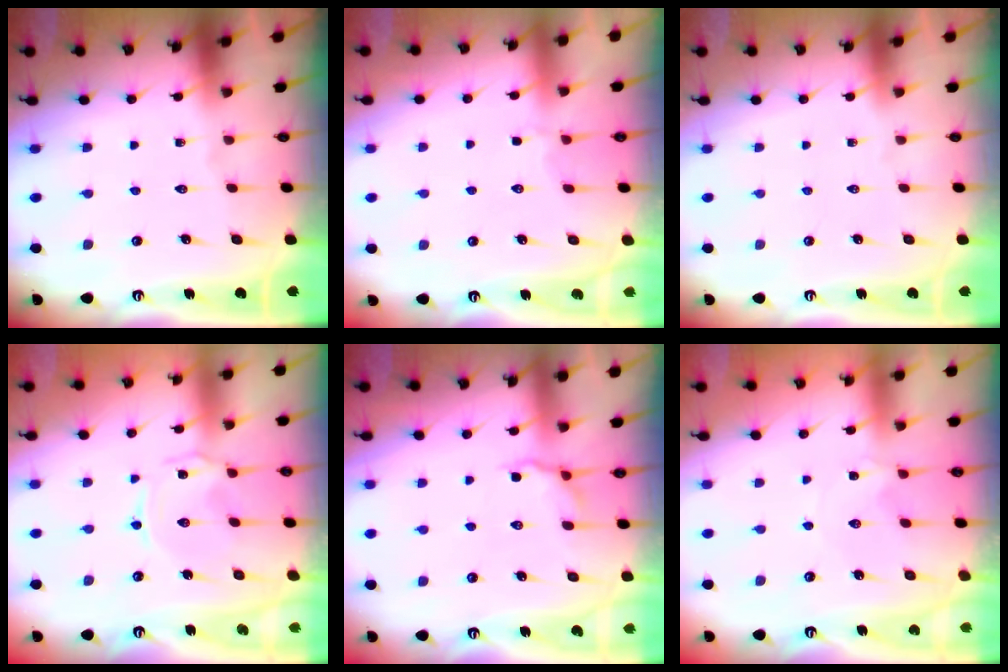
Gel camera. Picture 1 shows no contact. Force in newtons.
{"total": 3.0, "press": 2.6, "slide": 1.5}
{"total": 0.0}
{"total": 0.7, "press": 0.6, "slide": 0.2}
{"total": 4.3, "press": 4.0, "slide": 1.5}
{"total": 0.6, "press": 0.6, "slide": 0.3}